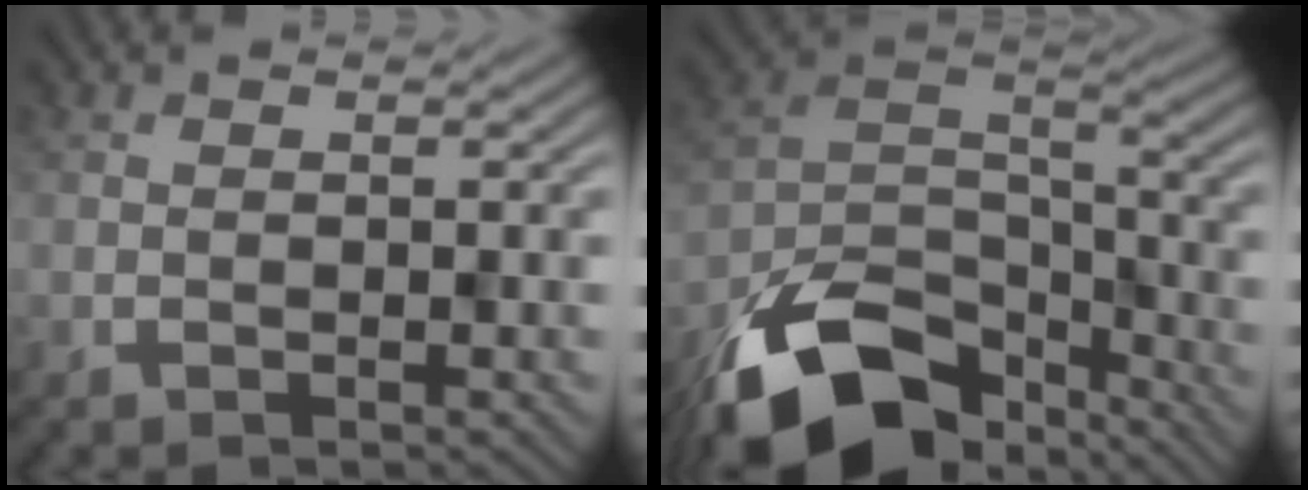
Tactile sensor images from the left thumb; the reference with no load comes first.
{"total": 15.7, "force": [-10.7, 7.7, 8.5], "torque": [-0.212, -0.032, -0.173]}